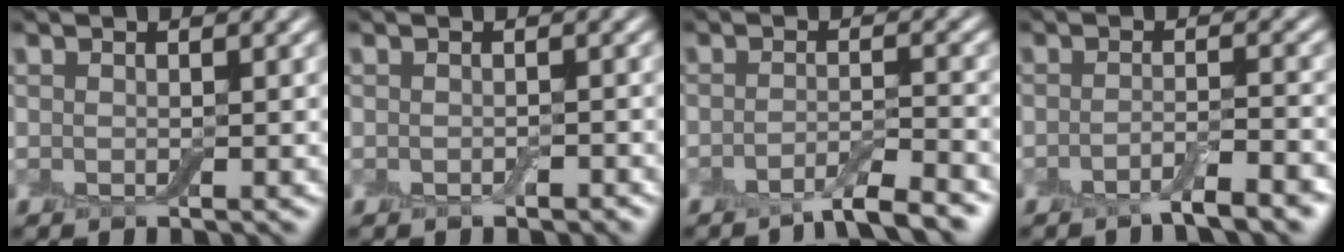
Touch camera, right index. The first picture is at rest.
{"total": 0.6, "force": [-0.3, 0.3, 0.4], "torque": [-0.007, -0.001, -0.004]}
{"total": 3.7, "force": [-2.6, 0.6, 2.5], "torque": [-0.032, 0.005, -0.054]}
{"total": 3.2, "force": [-1.9, 0.6, 2.5], "torque": [-0.036, 0.003, -0.044]}